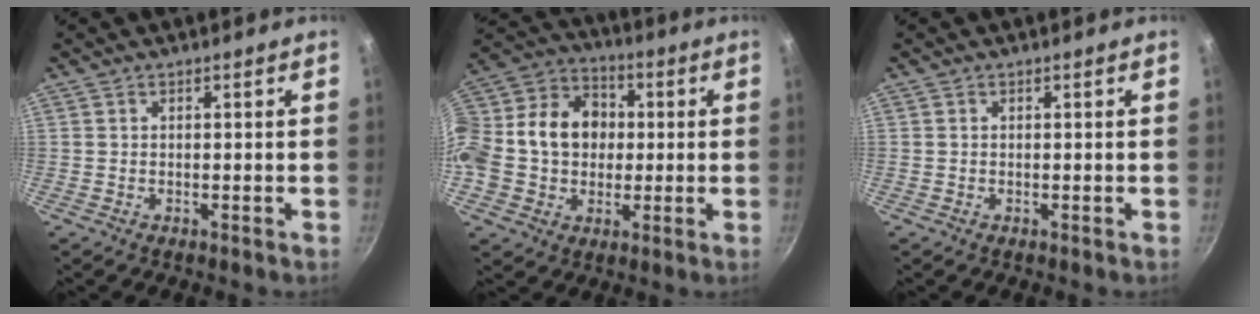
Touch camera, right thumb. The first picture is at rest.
{"total": 21.8, "force": [-0.6, 18.5, 11.4], "torque": [-0.216, 0.053, -0.016]}
{"total": 0.0}